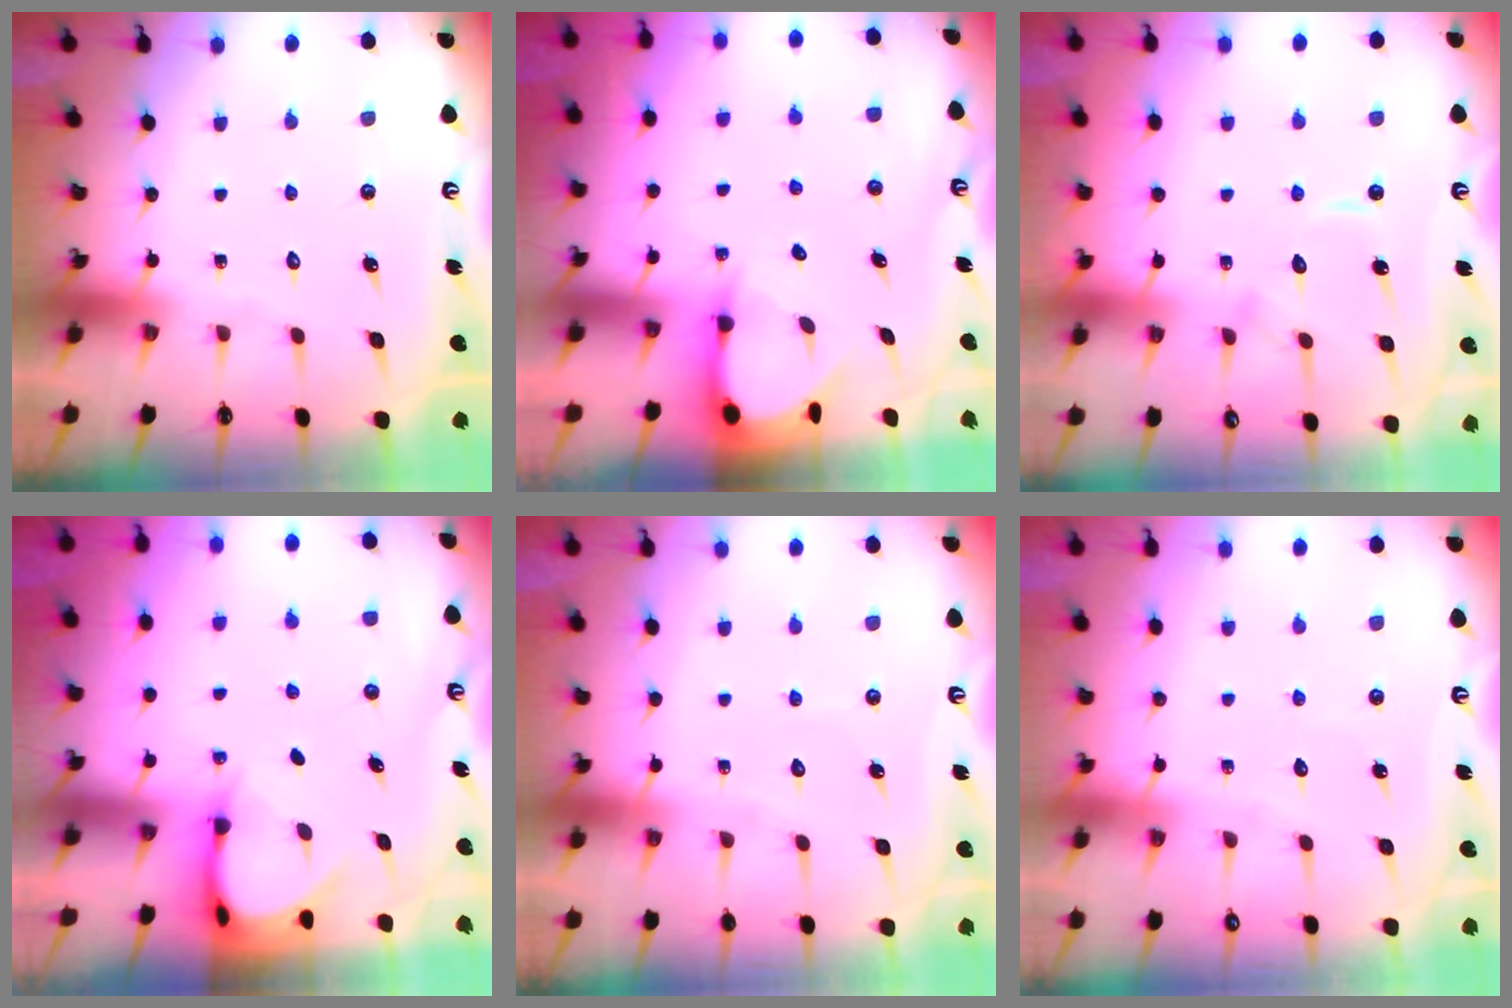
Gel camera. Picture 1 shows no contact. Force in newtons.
{"total": 3.5, "press": 3.5, "slide": 0.4}
{"total": 8.5, "press": 8.5, "slide": 0.8}
{"total": 4.0, "press": 4.0, "slide": 0.3}
{"total": 2.9, "press": 2.9, "slide": 0.3}
{"total": 2.5, "press": 2.5, "slide": 0.3}